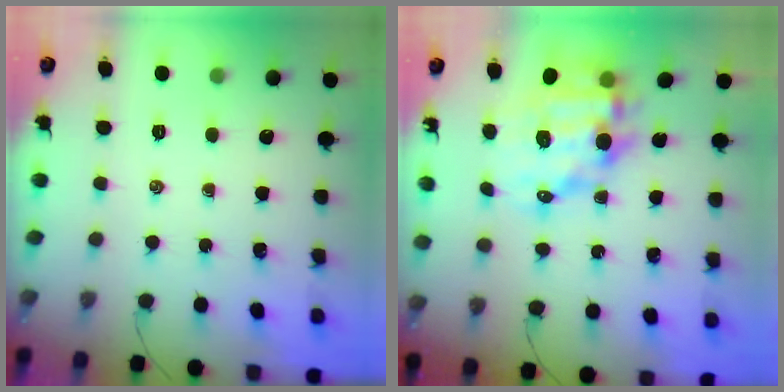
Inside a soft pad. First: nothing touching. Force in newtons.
{"total": 13.9, "press": 13.5, "slide": 3.0}